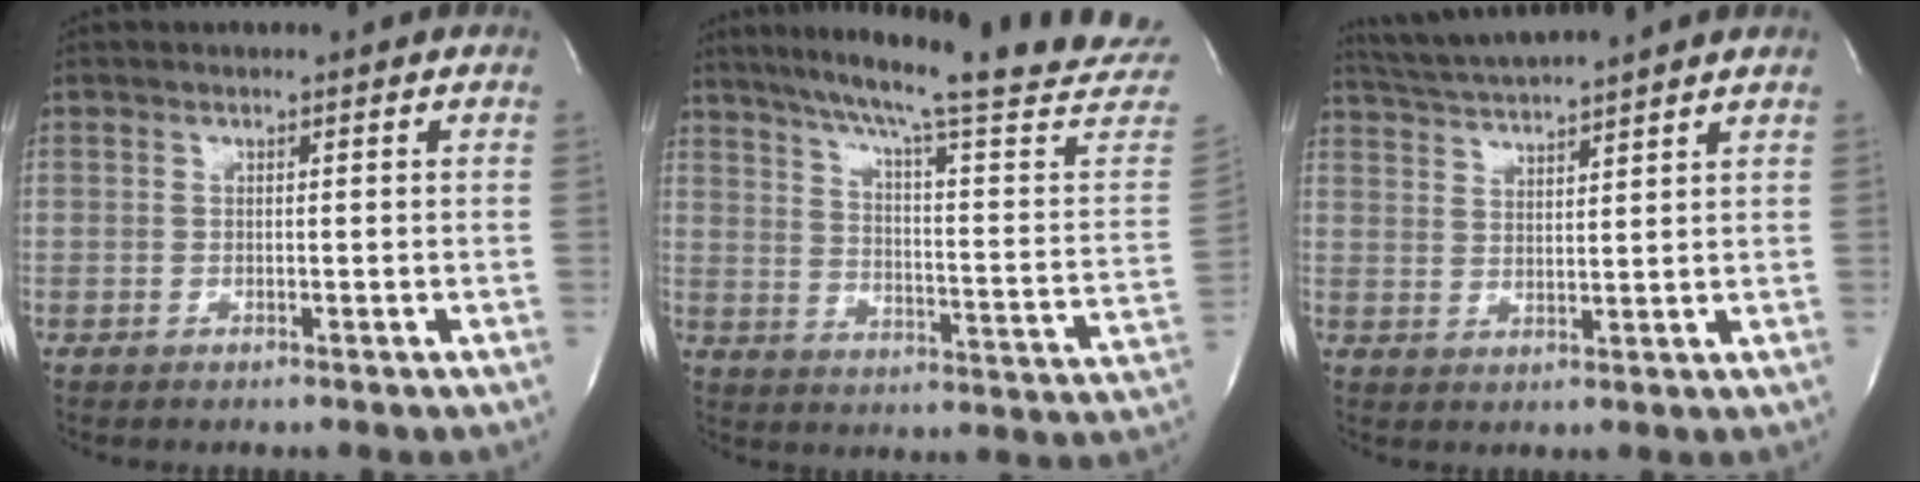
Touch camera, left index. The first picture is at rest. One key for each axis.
{"total": 27.9, "fx": 24.0, "fy": 0.0, "fz": 14.1, "tx": -0.219, "ty": -0.077, "tz": 0.303}
{"total": 9.1, "fx": 8.5, "fy": -1.3, "fz": 2.9, "tx": -0.063, "ty": 0.020, "tz": 0.143}